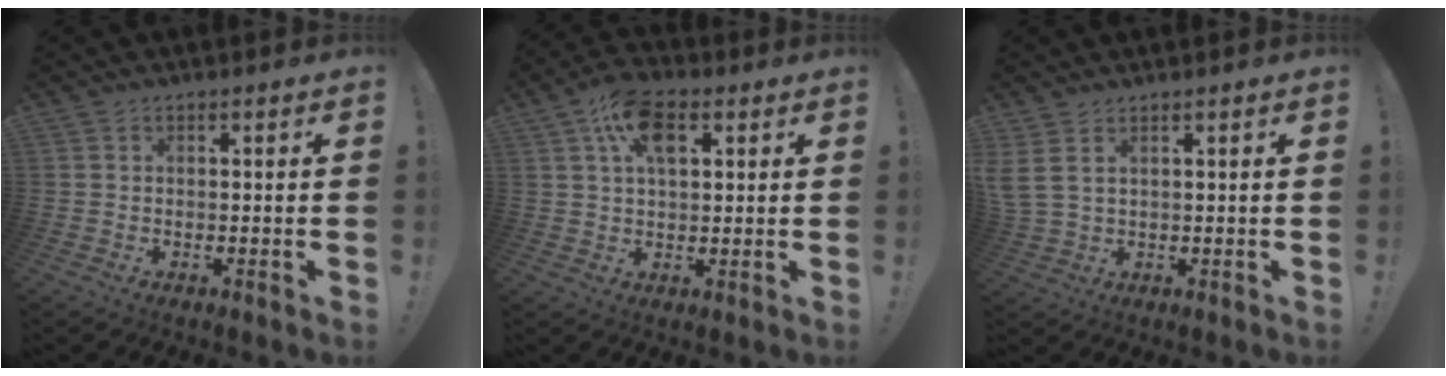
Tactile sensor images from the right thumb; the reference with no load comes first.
{"total": 10.9, "force": [4.2, 6.0, 8.1], "torque": [-0.135, 0.002, 0.078]}
{"total": 4.1, "force": [2.4, 1.3, 3.1], "torque": [-0.071, -0.011, 0.048]}